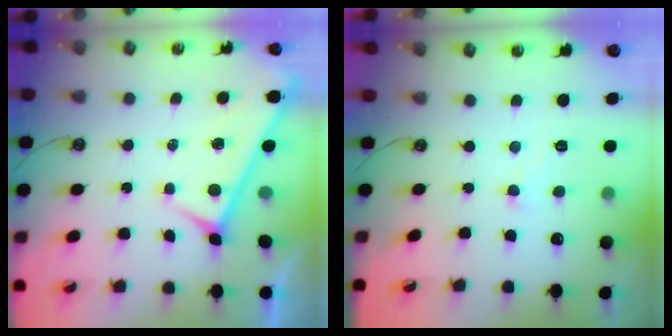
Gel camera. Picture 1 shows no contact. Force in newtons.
{"total": 1.0, "press": 0.8, "slide": 0.5}